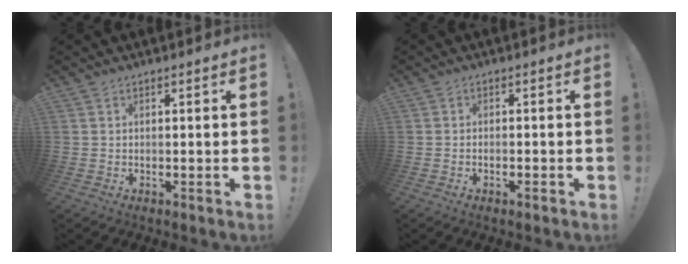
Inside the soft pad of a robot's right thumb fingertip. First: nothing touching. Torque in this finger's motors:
{"motor_torque": [0.00, -0.19, -0.09, 0.28, -0.05]}